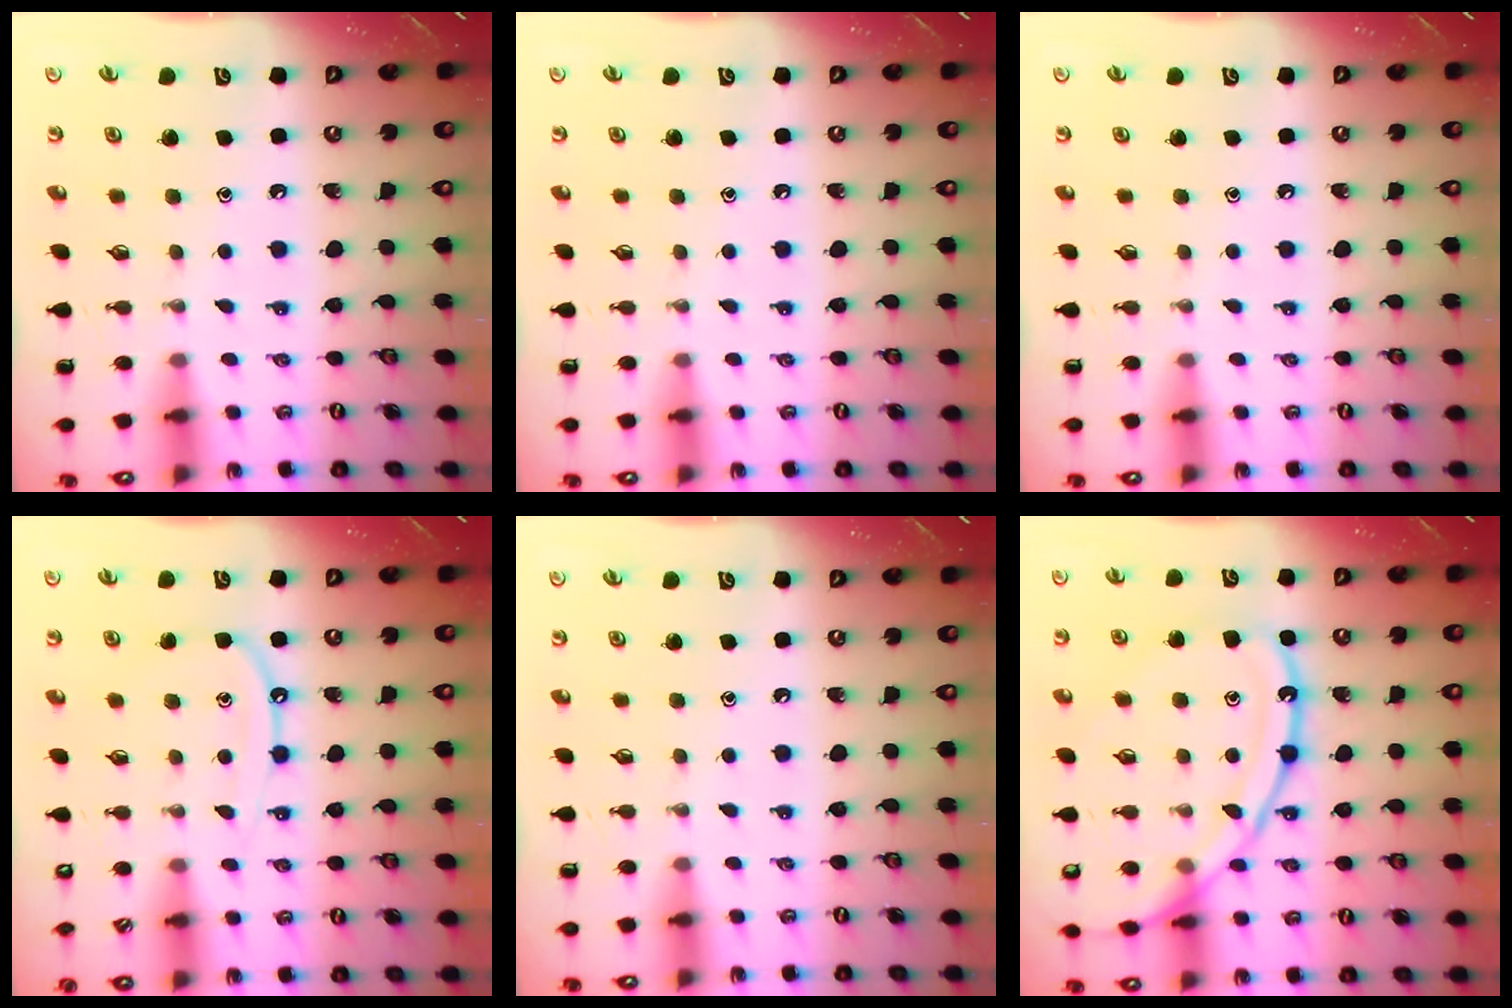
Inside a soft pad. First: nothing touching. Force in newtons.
{"total": 0.0}
{"total": 0.0}
{"total": 8.8, "press": 8.8, "slide": 0.6}
{"total": 0.0}
{"total": 17.4, "press": 17.3, "slide": 1.7}